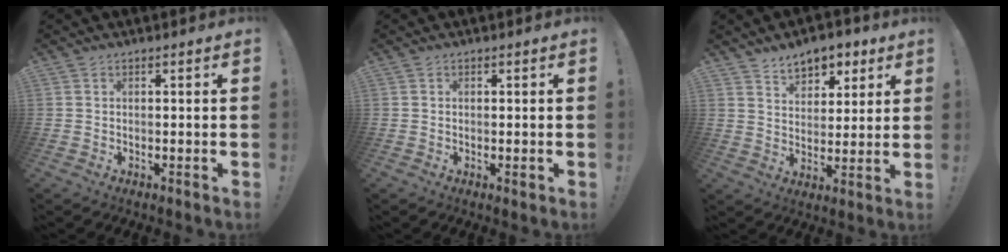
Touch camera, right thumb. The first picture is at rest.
{"total": 0.6, "force": [0.1, 0.2, 0.6], "torque": [-0.009, -0.001, 0.002]}
{"total": 8.8, "force": [6.1, 5.4, 3.2], "torque": [-0.039, -0.038, 0.115]}